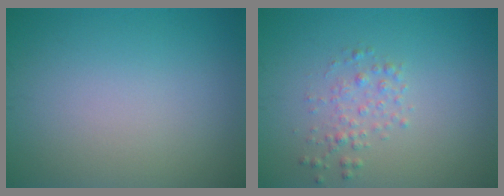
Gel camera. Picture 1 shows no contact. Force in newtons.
{"total": 1.6, "press": 1.6, "slide": 0.0}